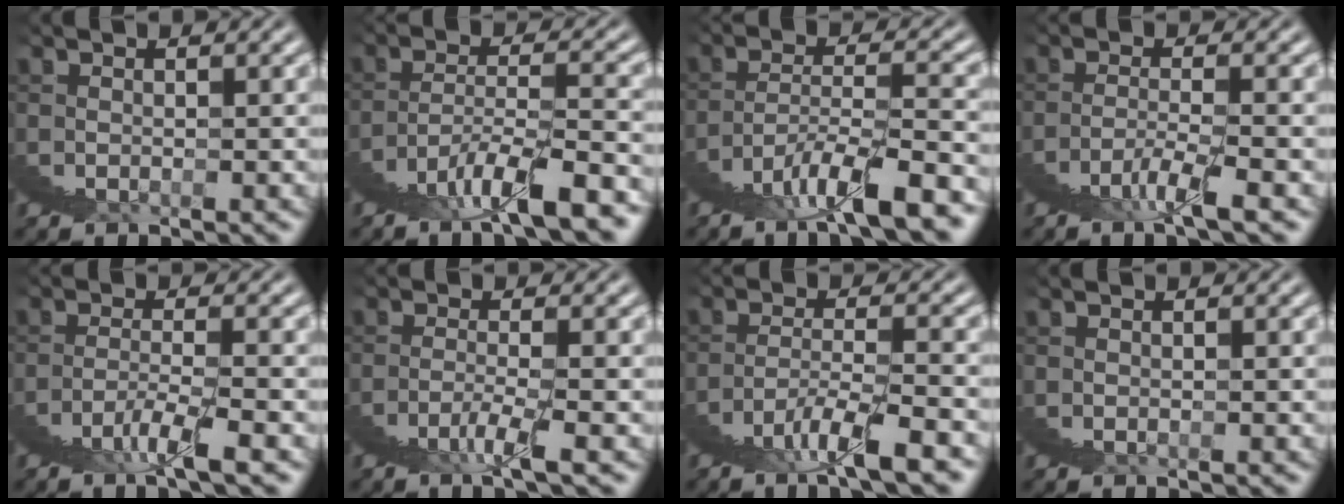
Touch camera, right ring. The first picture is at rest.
{"total": 5.5, "force": [-0.4, 2.6, 4.8], "torque": [-0.064, 0.022, -0.019]}
{"total": 6.0, "force": [0.0, 3.0, 5.2], "torque": [-0.070, 0.025, -0.015]}
{"total": 2.1, "force": [-0.9, -0.3, 1.9], "torque": [-0.032, 0.005, -0.013]}
{"total": 2.2, "force": [-0.6, -0.1, 2.1], "torque": [-0.034, 0.007, -0.011]}
{"total": 1.9, "force": [-0.8, -1.1, 1.4], "torque": [-0.024, 0.005, -0.012]}
{"total": 3.6, "force": [0.1, 1.3, 3.4], "torque": [-0.050, 0.019, -0.009]}
{"total": 0.0}